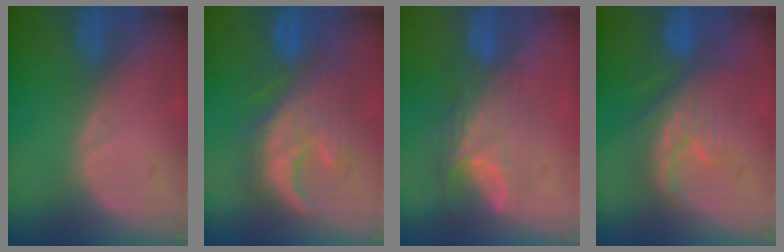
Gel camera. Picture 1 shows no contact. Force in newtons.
{"total": 9.5, "press": 9.4, "slide": 1.2}
{"total": 8.0, "press": 6.6, "slide": 4.4}
{"total": 8.0, "press": 7.9, "slide": 1.1}